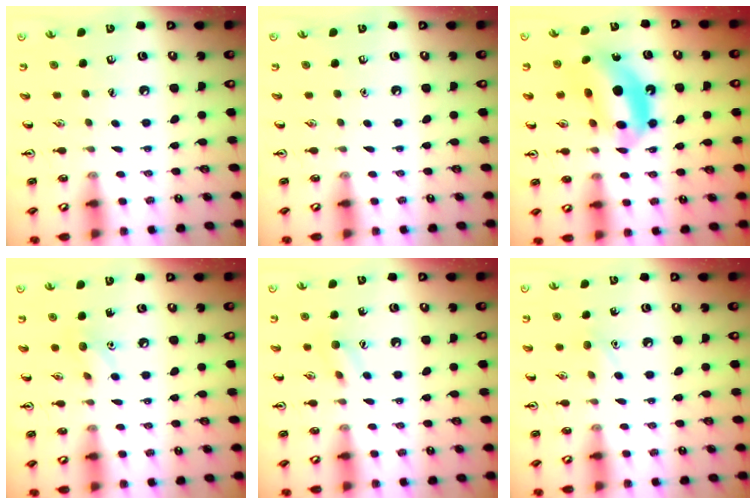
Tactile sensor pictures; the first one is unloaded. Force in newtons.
{"total": 0.0}
{"total": 12.0, "press": 11.4, "slide": 3.7}
{"total": 5.8, "press": 5.7, "slide": 1.1}
{"total": 6.7, "press": 6.6, "slide": 1.3}
{"total": 5.9, "press": 5.6, "slide": 1.7}